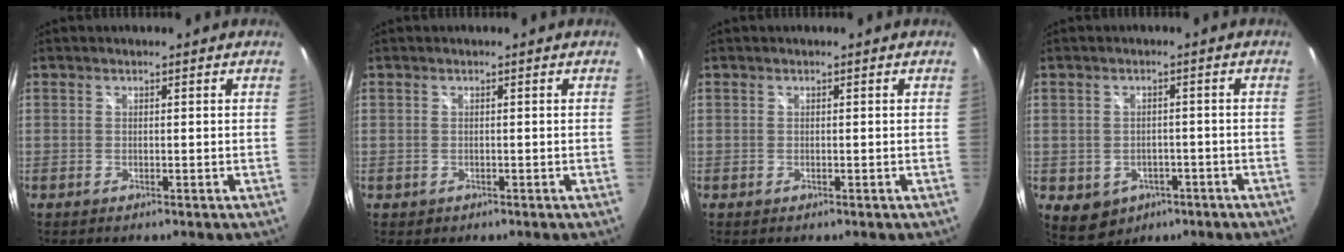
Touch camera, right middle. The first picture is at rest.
{"total": 0.8, "force": [-0.3, 0.7, 0.2], "torque": [-0.003, -0.004, -0.004]}
{"total": 0.0}
{"total": 8.3, "force": [-4.0, 6.6, 3.3], "torque": [-0.073, -0.002, -0.035]}